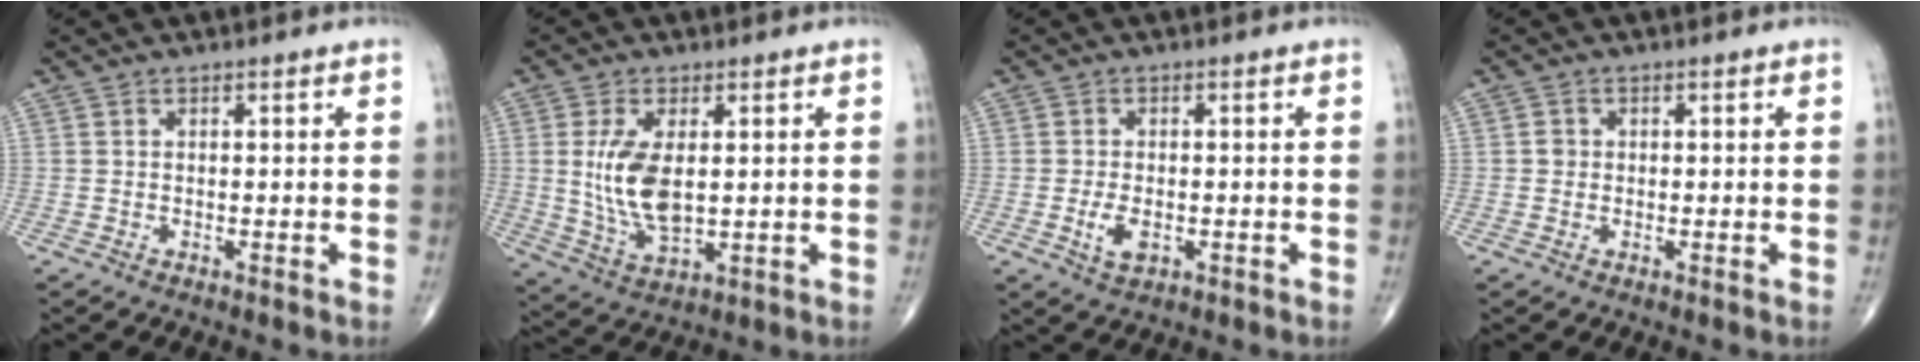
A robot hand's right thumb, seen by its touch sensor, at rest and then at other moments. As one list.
[{"total": 10.5, "force": [1.2, 5.2, 9.0], "torque": [-0.178, -0.016, 0.036]}, {"total": 3.9, "force": [-1.0, 2.2, 3.1], "torque": [-0.058, -0.003, -0.014]}, {"total": 1.3, "force": [0.0, 1.2, 0.4], "torque": [-0.001, 0.003, -0.001]}]